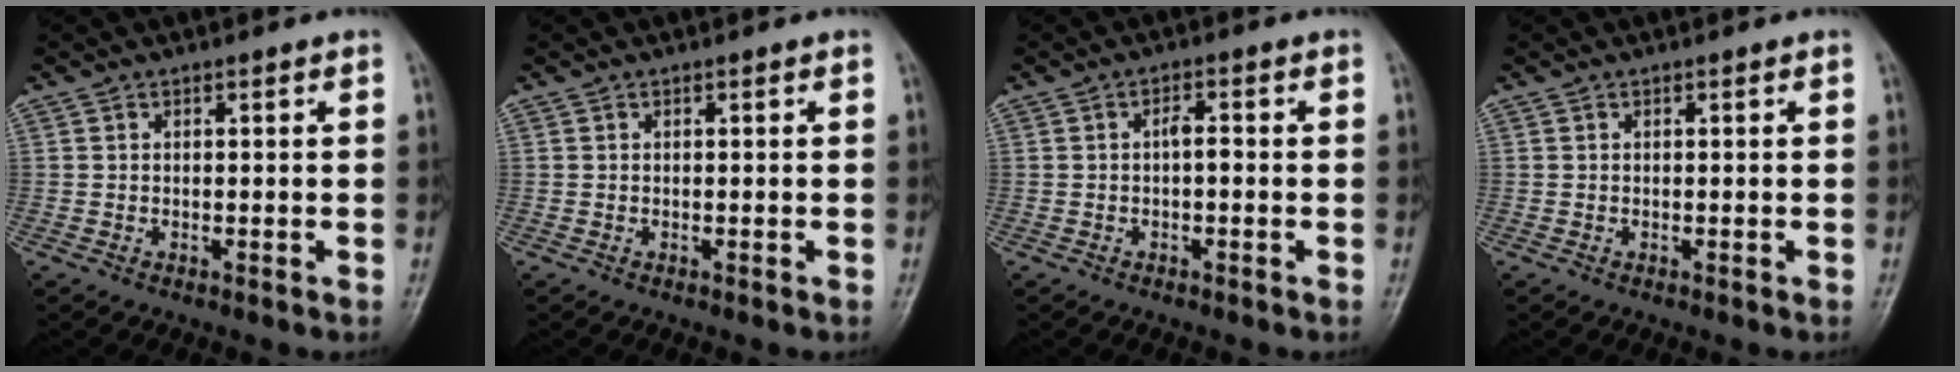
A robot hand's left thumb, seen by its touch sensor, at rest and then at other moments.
{"total": 0.0}
{"total": 2.0, "force": [-0.3, 0.9, 1.7], "torque": [-0.022, 0.008, -0.009]}
{"total": 0.0}